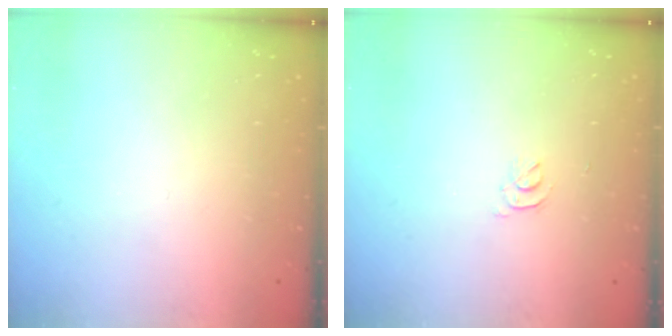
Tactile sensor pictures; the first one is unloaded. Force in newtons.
{"total": 2.9, "press": 2.9, "slide": 0.5}